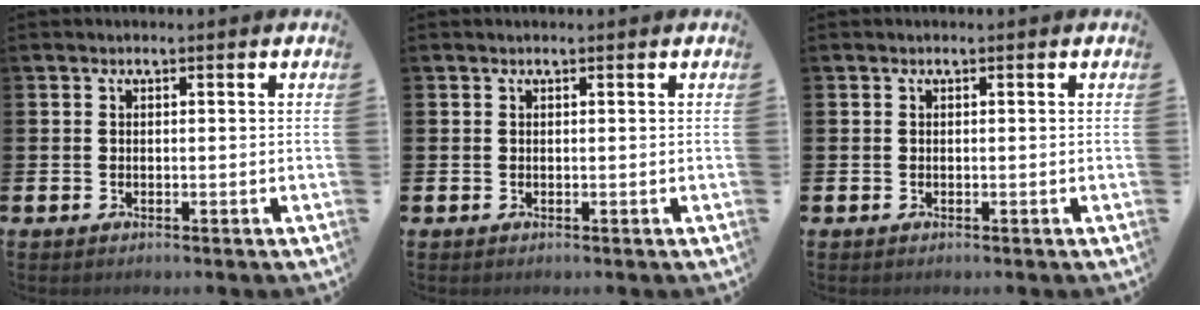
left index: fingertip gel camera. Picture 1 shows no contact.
{"total": 0.0}
{"total": 0.0}